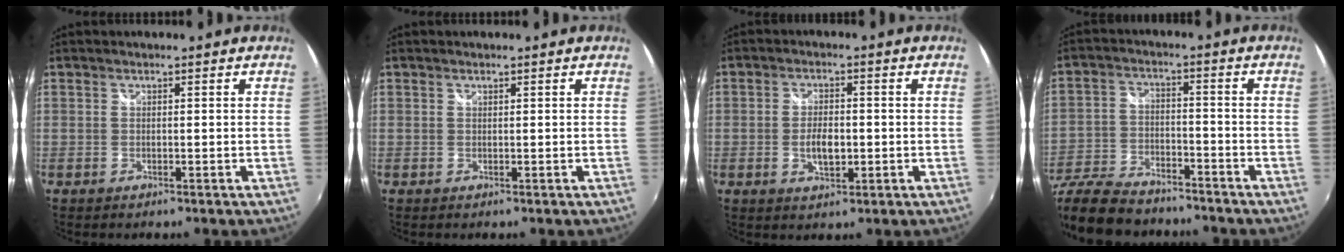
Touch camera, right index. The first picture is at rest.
{"total": 0.0}
{"total": 4.9, "force": [-0.9, 2.5, 4.1], "torque": [-0.080, -0.002, -0.014]}
{"total": 19.8, "force": [-16.0, 7.4, 9.1], "torque": [-0.214, -0.028, -0.271]}